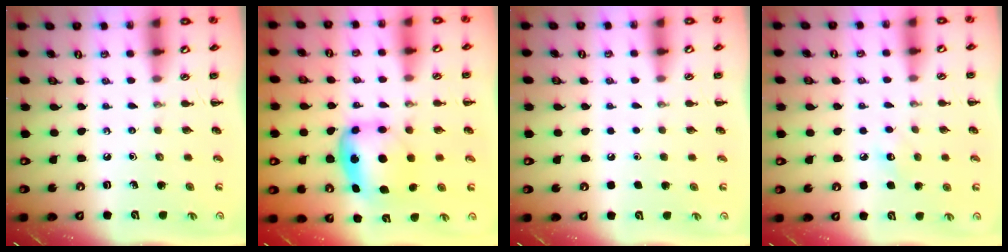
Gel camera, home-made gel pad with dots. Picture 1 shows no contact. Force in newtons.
{"total": 6.1, "press": 6.0, "slide": 1.2}
{"total": 1.7, "press": 1.7, "slide": 0.1}
{"total": 5.8, "press": 5.7, "slide": 1.3}